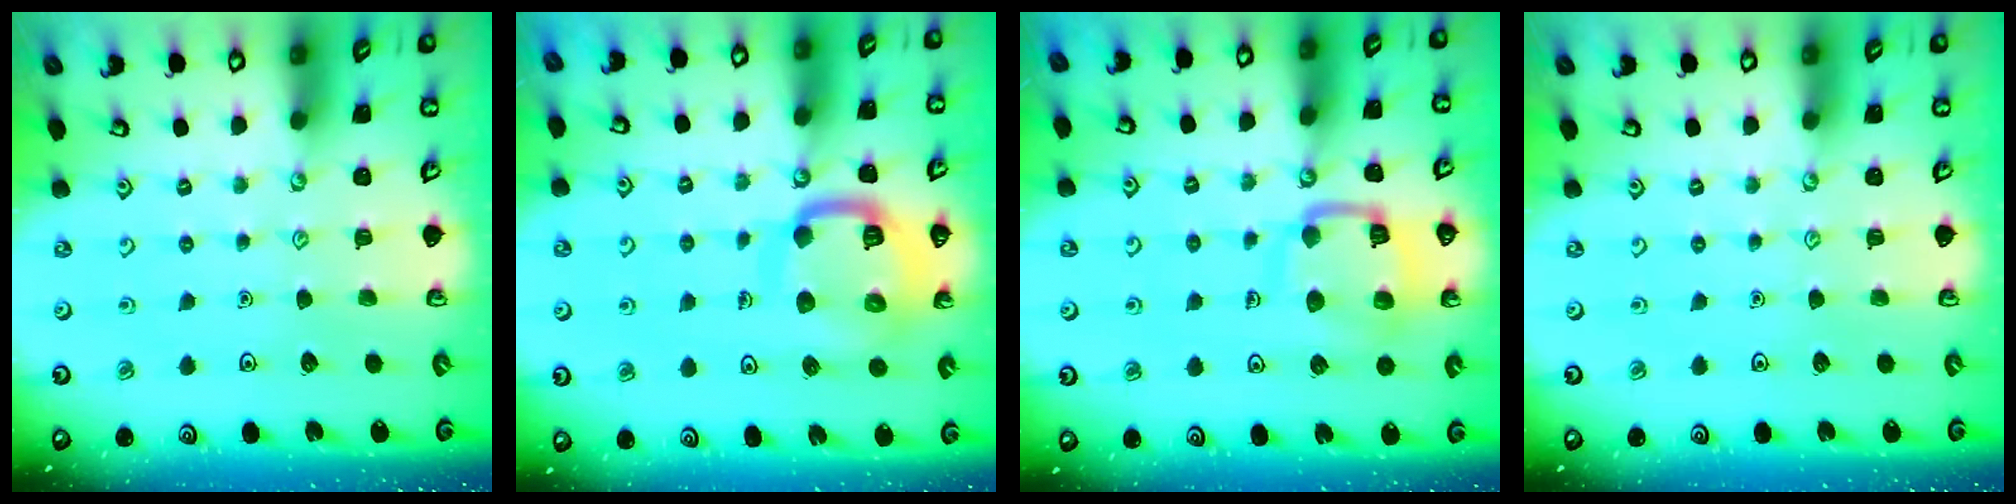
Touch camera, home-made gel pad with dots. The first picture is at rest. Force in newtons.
{"total": 14.9, "press": 14.8, "slide": 1.6}
{"total": 13.2, "press": 13.2, "slide": 1.4}
{"total": 0.0}